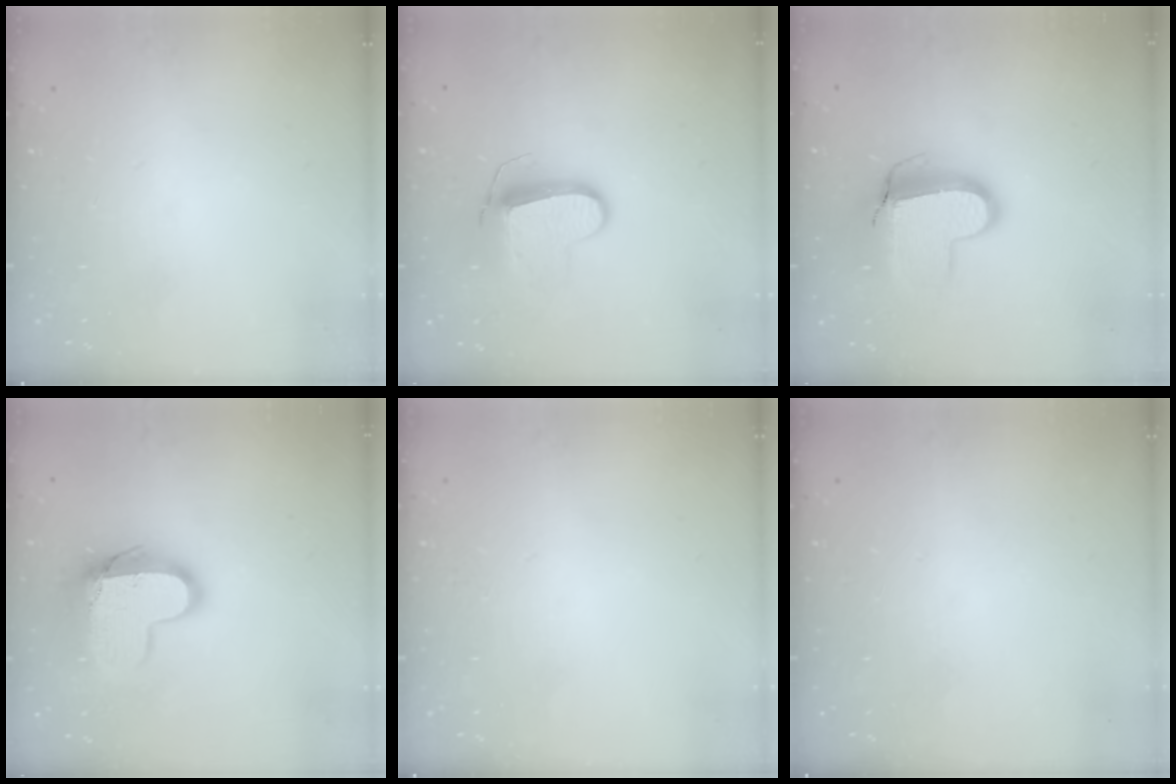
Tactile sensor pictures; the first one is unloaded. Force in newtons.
{"total": 9.5, "press": 9.5, "slide": 0.2}
{"total": 11.6, "press": 11.6, "slide": 0.6}
{"total": 14.1, "press": 14.1, "slide": 1.1}
{"total": 0.0}
{"total": 0.0}